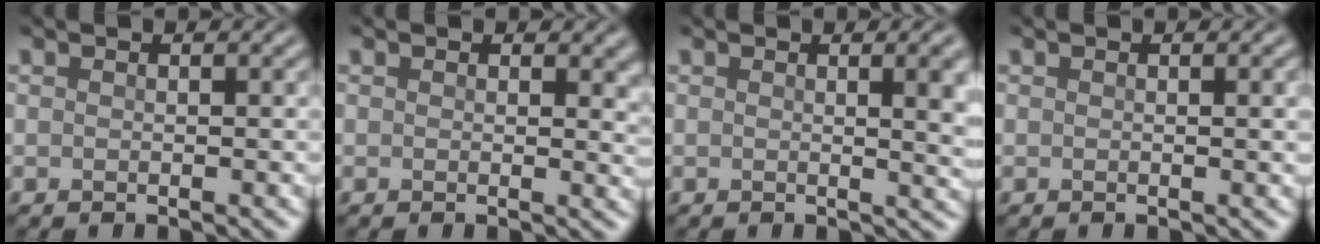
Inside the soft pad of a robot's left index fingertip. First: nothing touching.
{"total": 1.6, "force": [0.6, 0.8, 1.3], "torque": [-0.008, -0.005, 0.006]}
{"total": 5.0, "force": [0.9, 1.7, 4.6], "torque": [-0.033, 0.004, 0.014]}
{"total": 1.4, "force": [0.2, 0.4, 1.4], "torque": [-0.011, 0.003, -0.001]}